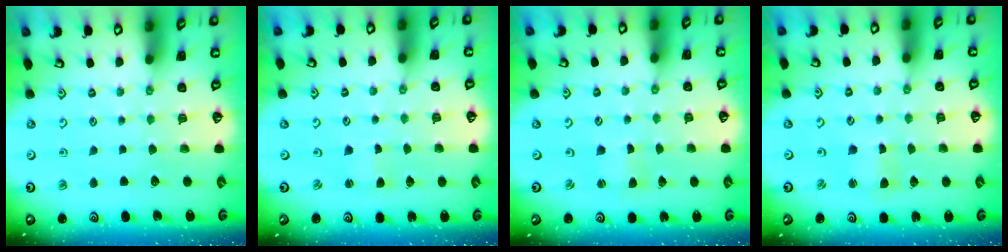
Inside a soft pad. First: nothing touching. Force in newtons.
{"total": 1.6, "press": 1.6, "slide": 0.3}
{"total": 0.6, "press": 0.5, "slide": 0.2}
{"total": 1.9, "press": 1.8, "slide": 0.3}